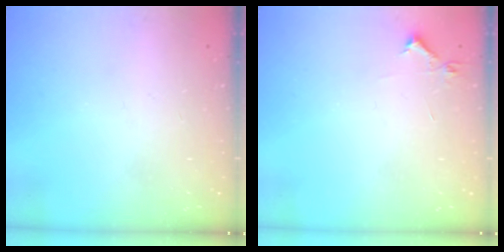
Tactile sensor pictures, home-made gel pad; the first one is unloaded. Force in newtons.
{"total": 3.9, "press": 3.8, "slide": 0.6}